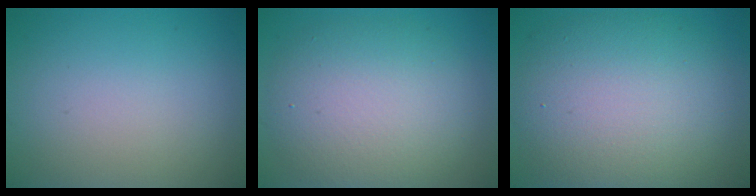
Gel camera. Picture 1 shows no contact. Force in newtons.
{"total": 7.7, "press": 7.7, "slide": 0.8}
{"total": 10.7, "press": 10.7, "slide": 0.7}